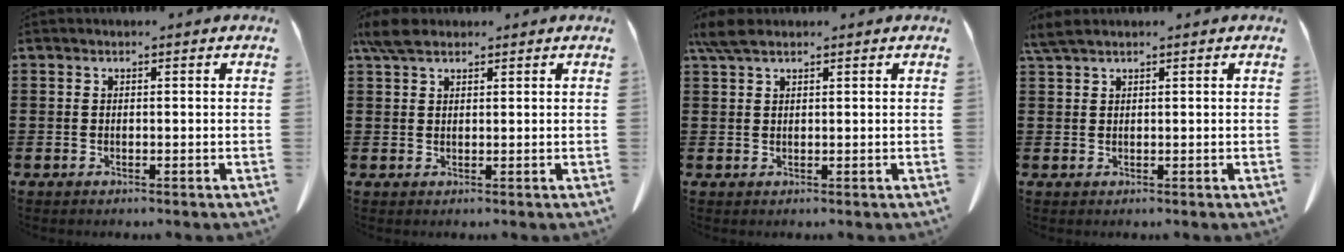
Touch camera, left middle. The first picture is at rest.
{"total": 3.7, "force": [2.6, 1.5, 2.1], "torque": [-0.050, 0.006, 0.050]}
{"total": 3.2, "force": [2.1, 1.0, 2.2], "torque": [-0.050, 0.003, 0.041]}
{"total": 1.9, "force": [1.5, 0.2, 1.2], "torque": [-0.028, -0.002, 0.029]}